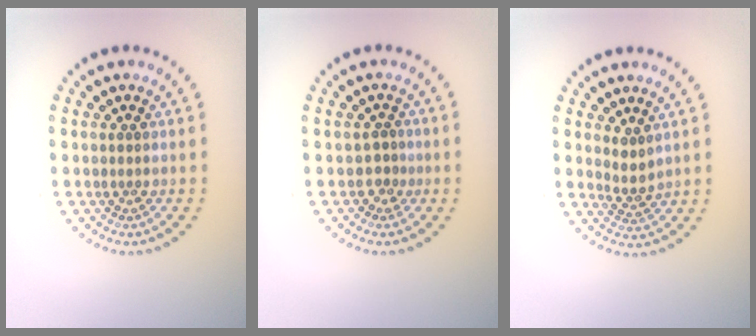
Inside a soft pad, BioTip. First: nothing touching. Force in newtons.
{"total": 1.0, "press": 0.7, "slide": 0.7}
{"total": 1.8, "press": 1.4, "slide": 1.2}